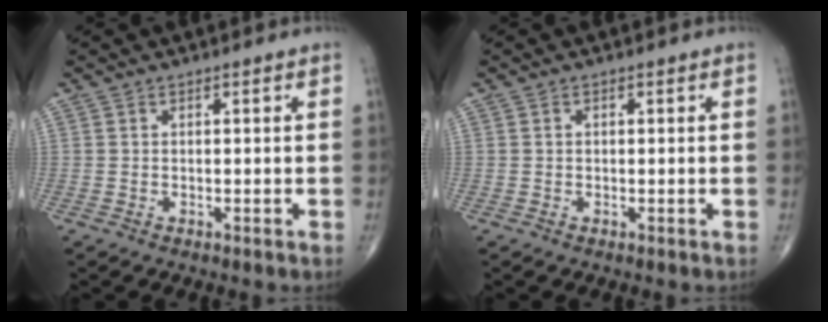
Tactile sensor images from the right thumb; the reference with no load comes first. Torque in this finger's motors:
{"motor_torque": [-0.27, 0.33, -0.24, -0.10, 0.02]}